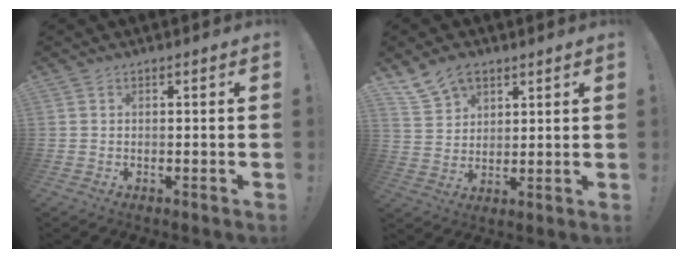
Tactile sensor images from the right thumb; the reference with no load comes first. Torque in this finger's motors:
{"motor_torque": [0.00, 0.00, 0.04, 0.04, 0.00]}